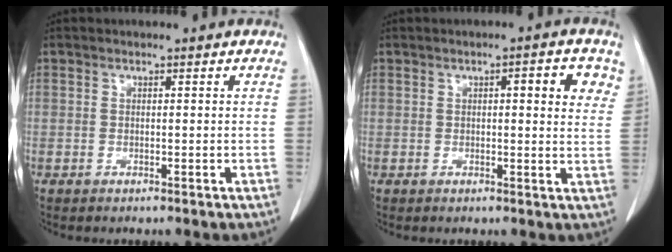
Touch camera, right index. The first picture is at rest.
{"total": 5.1, "force": [1.9, 1.0, 4.6], "torque": [-0.053, 0.005, 0.017]}